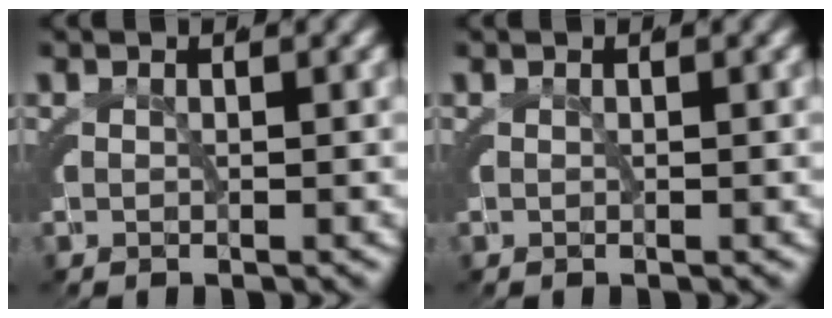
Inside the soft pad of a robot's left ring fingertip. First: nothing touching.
{"total": 0.0}